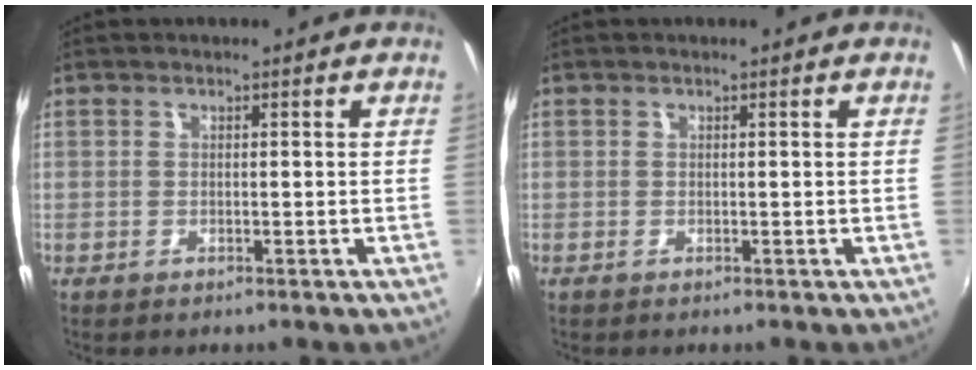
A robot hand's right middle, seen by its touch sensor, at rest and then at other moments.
{"total": 0.0}